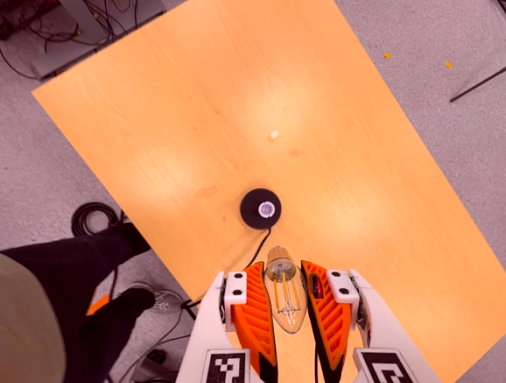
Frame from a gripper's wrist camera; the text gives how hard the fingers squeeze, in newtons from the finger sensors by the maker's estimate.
{"total": 21.3, "left": 24.2, "right": 18.3}